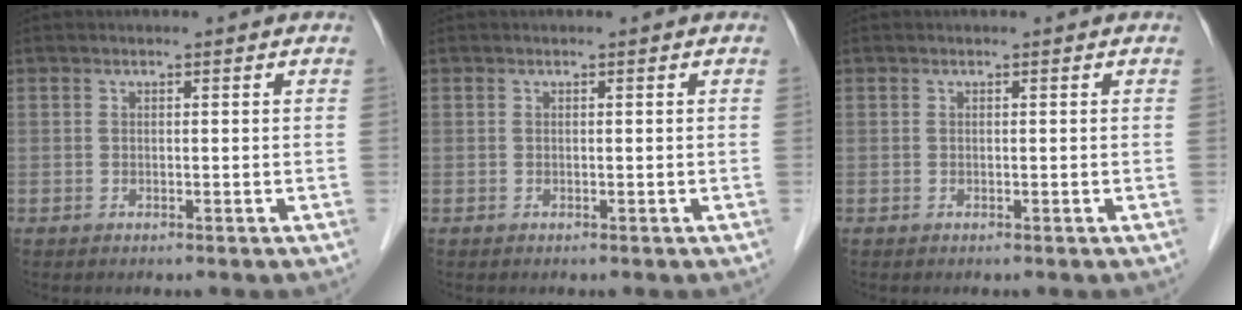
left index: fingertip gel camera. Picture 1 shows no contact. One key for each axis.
{"total": 0.0}
{"total": 0.0}